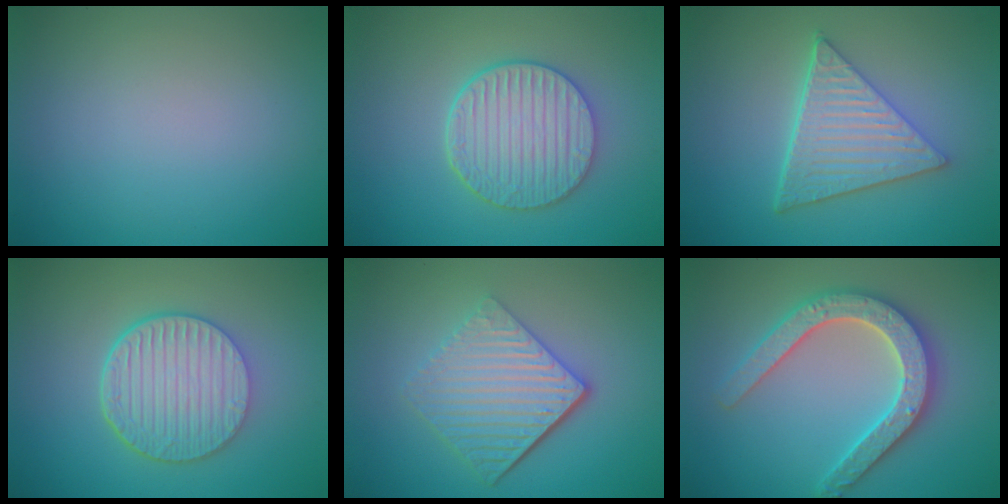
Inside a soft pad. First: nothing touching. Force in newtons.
{"total": 5.9, "press": 4.7, "slide": 3.6}
{"total": 6.3, "press": 4.6, "slide": 4.3}
{"total": 6.6, "press": 4.7, "slide": 4.6}
{"total": 5.9, "press": 4.0, "slide": 4.3}
{"total": 4.7, "press": 4.6, "slide": 1.0}